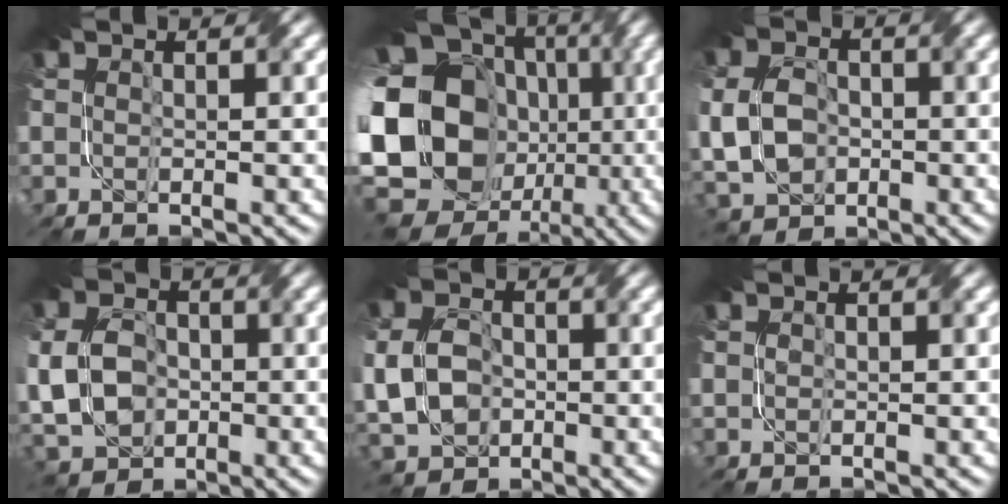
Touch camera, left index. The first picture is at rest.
{"total": 21.5, "force": [-1.6, 17.4, 12.5], "torque": [-0.239, -0.016, -0.072]}
{"total": 6.8, "force": [-1.8, 4.9, 4.4], "torque": [-0.093, -0.004, -0.047]}
{"total": 9.3, "force": [-2.4, 7.0, 5.7], "torque": [-0.112, -0.006, -0.070]}
{"total": 6.9, "force": [-2.1, 4.9, 4.4], "torque": [-0.092, -0.007, -0.050]}
{"total": 0.0}